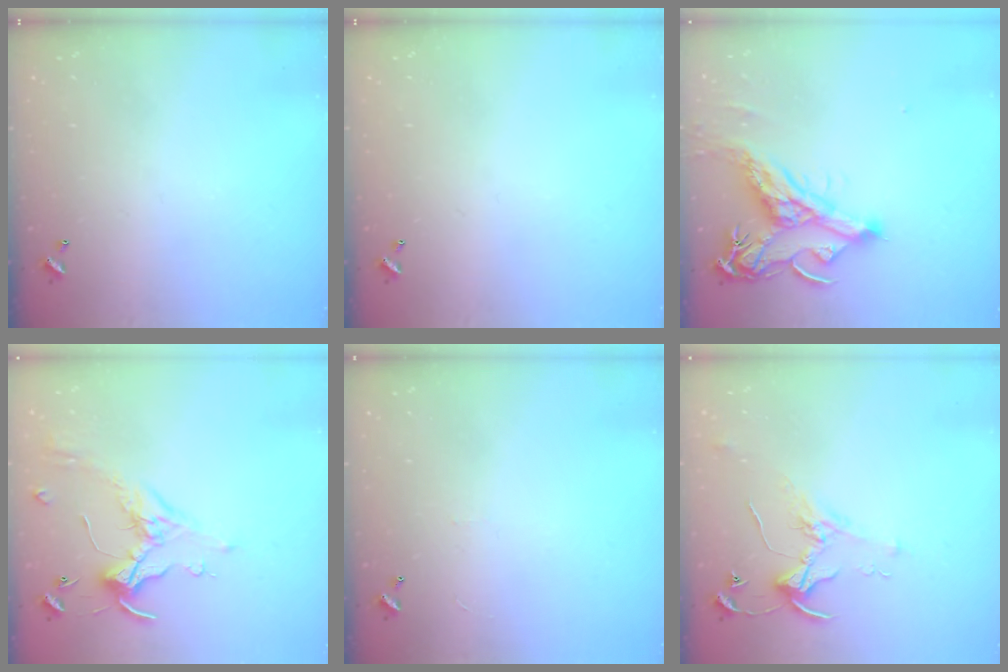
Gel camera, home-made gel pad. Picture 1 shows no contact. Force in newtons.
{"total": 0.0}
{"total": 9.5, "press": 9.3, "slide": 1.6}
{"total": 0.9, "press": 0.5, "slide": 0.7}
{"total": 1.3, "press": 1.3, "slide": 0.4}
{"total": 2.1, "press": 2.1, "slide": 0.1}